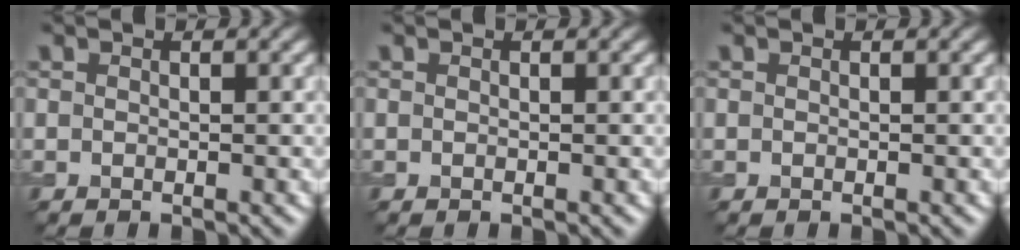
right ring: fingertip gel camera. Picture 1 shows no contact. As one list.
[{"total": 0.0}, {"total": 0.0}]